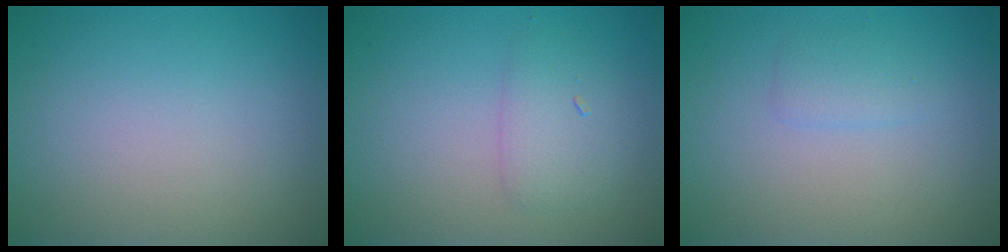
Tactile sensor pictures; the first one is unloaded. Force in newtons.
{"total": 2.1, "press": 2.1, "slide": 0.1}
{"total": 1.2, "press": 1.2, "slide": 0.0}